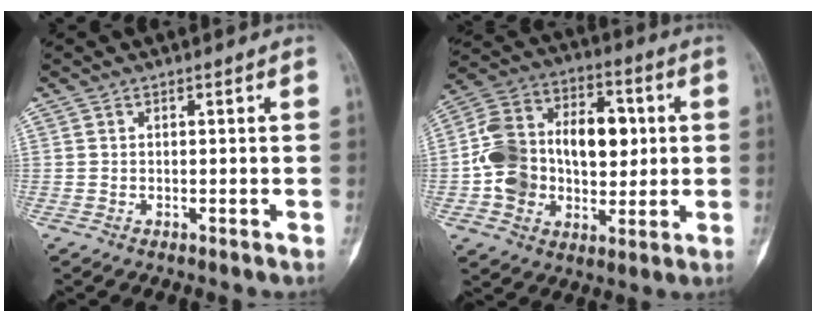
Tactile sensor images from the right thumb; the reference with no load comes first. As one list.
[{"total": 19.5, "force": [0.7, 13.6, 14.0], "torque": [-0.208, 0.034, 0.014]}]